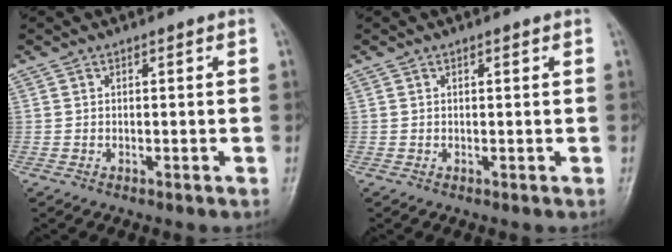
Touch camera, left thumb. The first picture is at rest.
{"total": 0.7, "force": [0.4, 0.2, 0.5], "torque": [-0.010, -0.001, 0.005]}